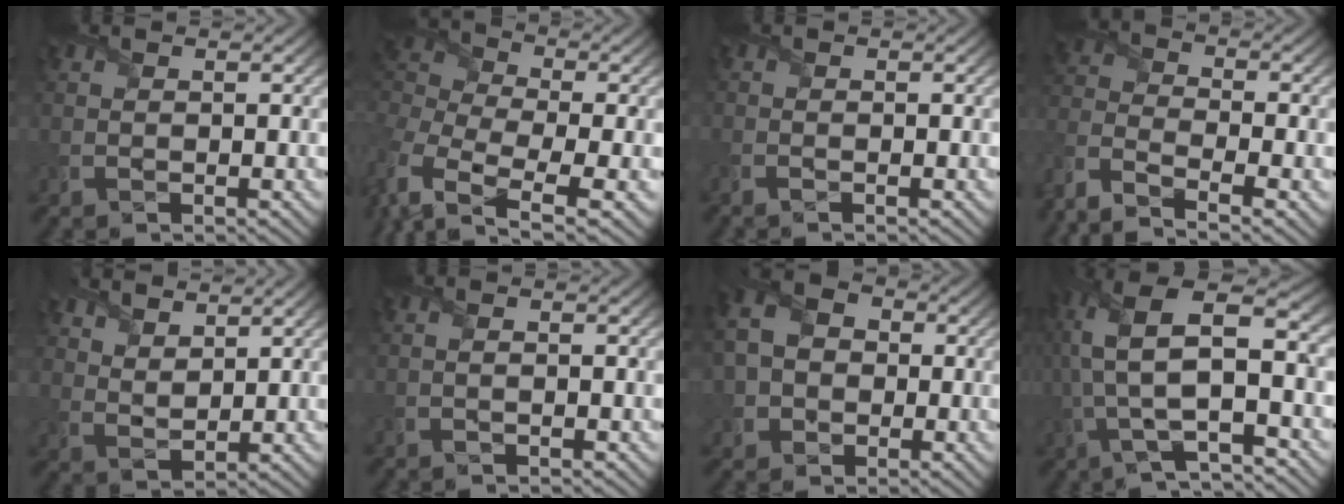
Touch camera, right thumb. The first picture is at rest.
{"total": 10.3, "force": [-2.3, 5.7, 8.2], "torque": [-0.243, -0.007, -0.035]}
{"total": 0.9, "force": [-0.7, 0.2, 0.6], "torque": [-0.008, -0.001, -0.014]}
{"total": 9.7, "force": [-7.3, 3.1, 5.6], "torque": [-0.134, -0.025, -0.153]}
{"total": 4.6, "force": [3.6, 2.1, 2.1], "torque": [-0.050, -0.003, 0.073]}
{"total": 0.9, "force": [-0.6, 0.1, 0.8], "torque": [-0.006, 0.003, -0.008]}
{"total": 8.0, "force": [-0.8, 6.8, 4.1], "torque": [-0.108, -0.003, -0.030]}
{"total": 13.5, "force": [0.2, 5.1, 12.5], "torque": [-0.284, 0.003, 0.008]}